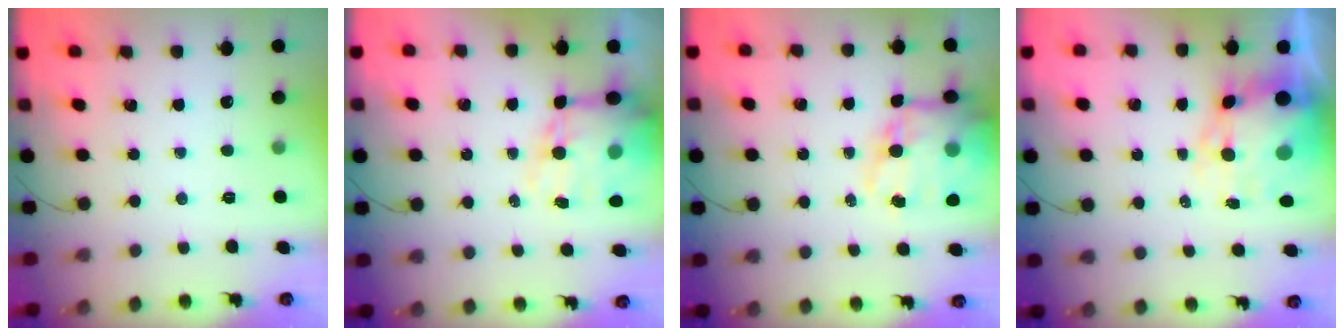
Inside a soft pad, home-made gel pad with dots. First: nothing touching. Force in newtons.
{"total": 15.3, "press": 14.9, "slide": 3.6}
{"total": 20.1, "press": 19.6, "slide": 4.4}
{"total": 10.1, "press": 9.7, "slide": 2.9}